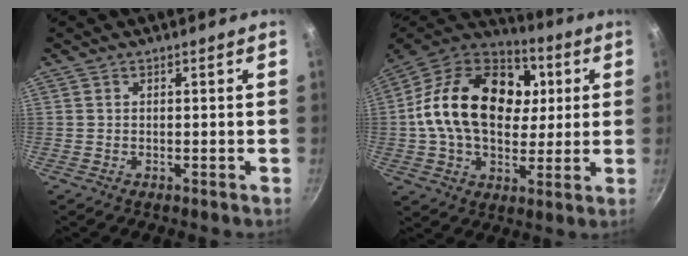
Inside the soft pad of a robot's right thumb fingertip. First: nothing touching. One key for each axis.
{"total": 25.4, "fx": 3.9, "fy": 17.7, "fz": 17.8, "tx": -0.282, "ty": 0.018, "tz": 0.052}